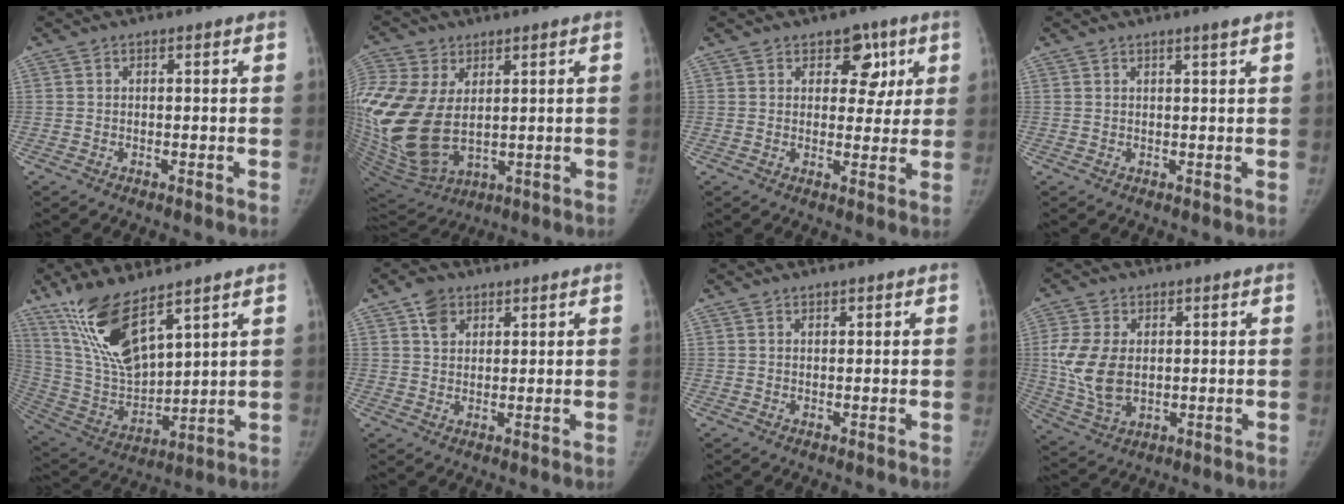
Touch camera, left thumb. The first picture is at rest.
{"total": 20.5, "force": [2.2, 13.1, 15.5], "torque": [-0.367, -0.028, 0.059]}
{"total": 6.9, "force": [3.1, 4.8, 3.9], "torque": [-0.004, -0.010, 0.037]}
{"total": 1.4, "force": [1.0, -0.2, 0.9], "torque": [-0.015, -0.007, 0.016]}
{"total": 15.9, "force": [10.6, 5.2, 10.7], "torque": [-0.192, -0.055, 0.223]}
{"total": 4.6, "force": [2.5, 3.3, 2.0], "torque": [-0.015, -0.012, 0.045]}
{"total": 0.8, "force": [0.6, 0.4, 0.3], "torque": [0.002, -0.003, 0.008]}
{"total": 10.9, "force": [1.0, 7.2, 8.1], "torque": [-0.161, -0.008, 0.030]}